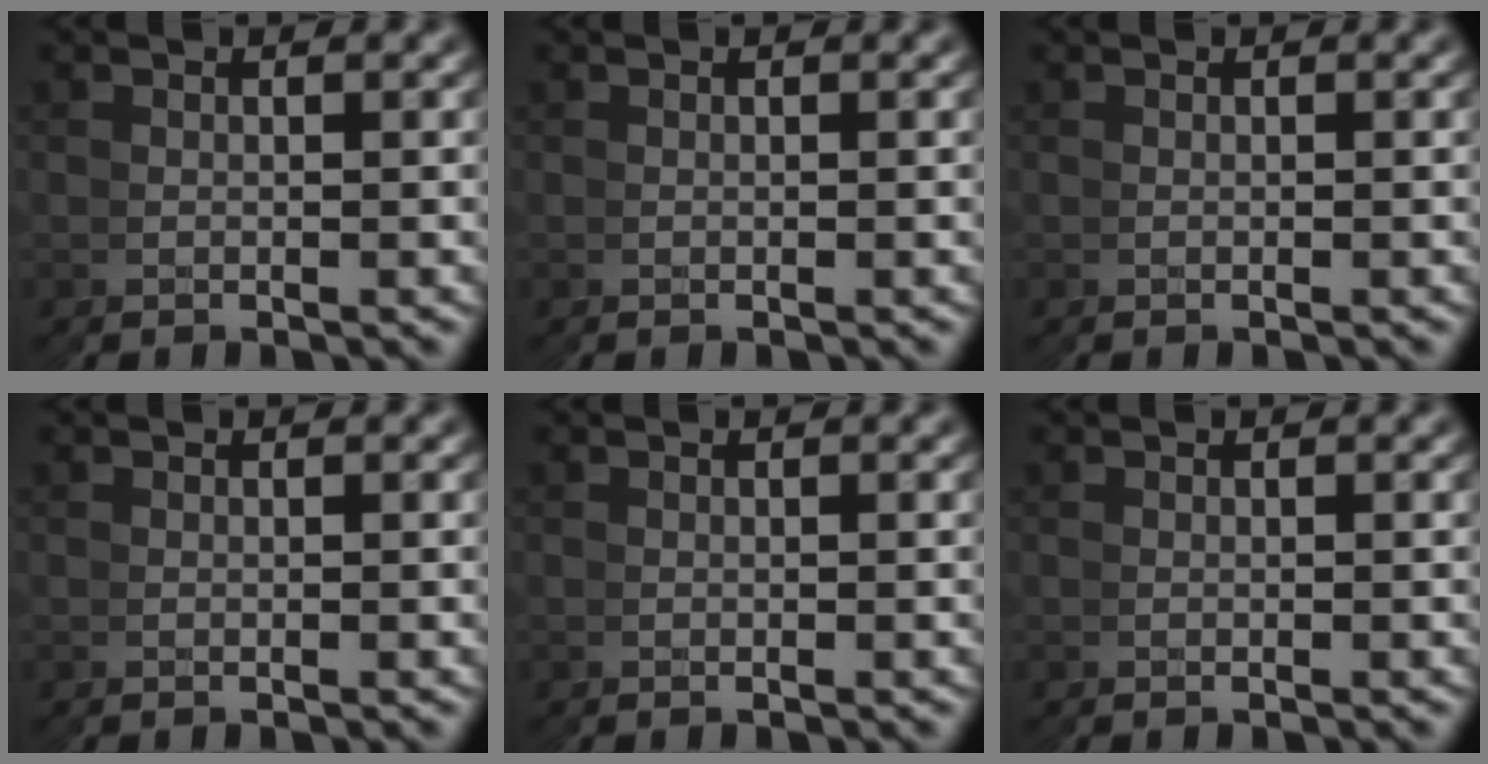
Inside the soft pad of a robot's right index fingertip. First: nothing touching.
{"total": 0.0}
{"total": 0.0}
{"total": 0.0}
{"total": 0.0}
{"total": 0.0}